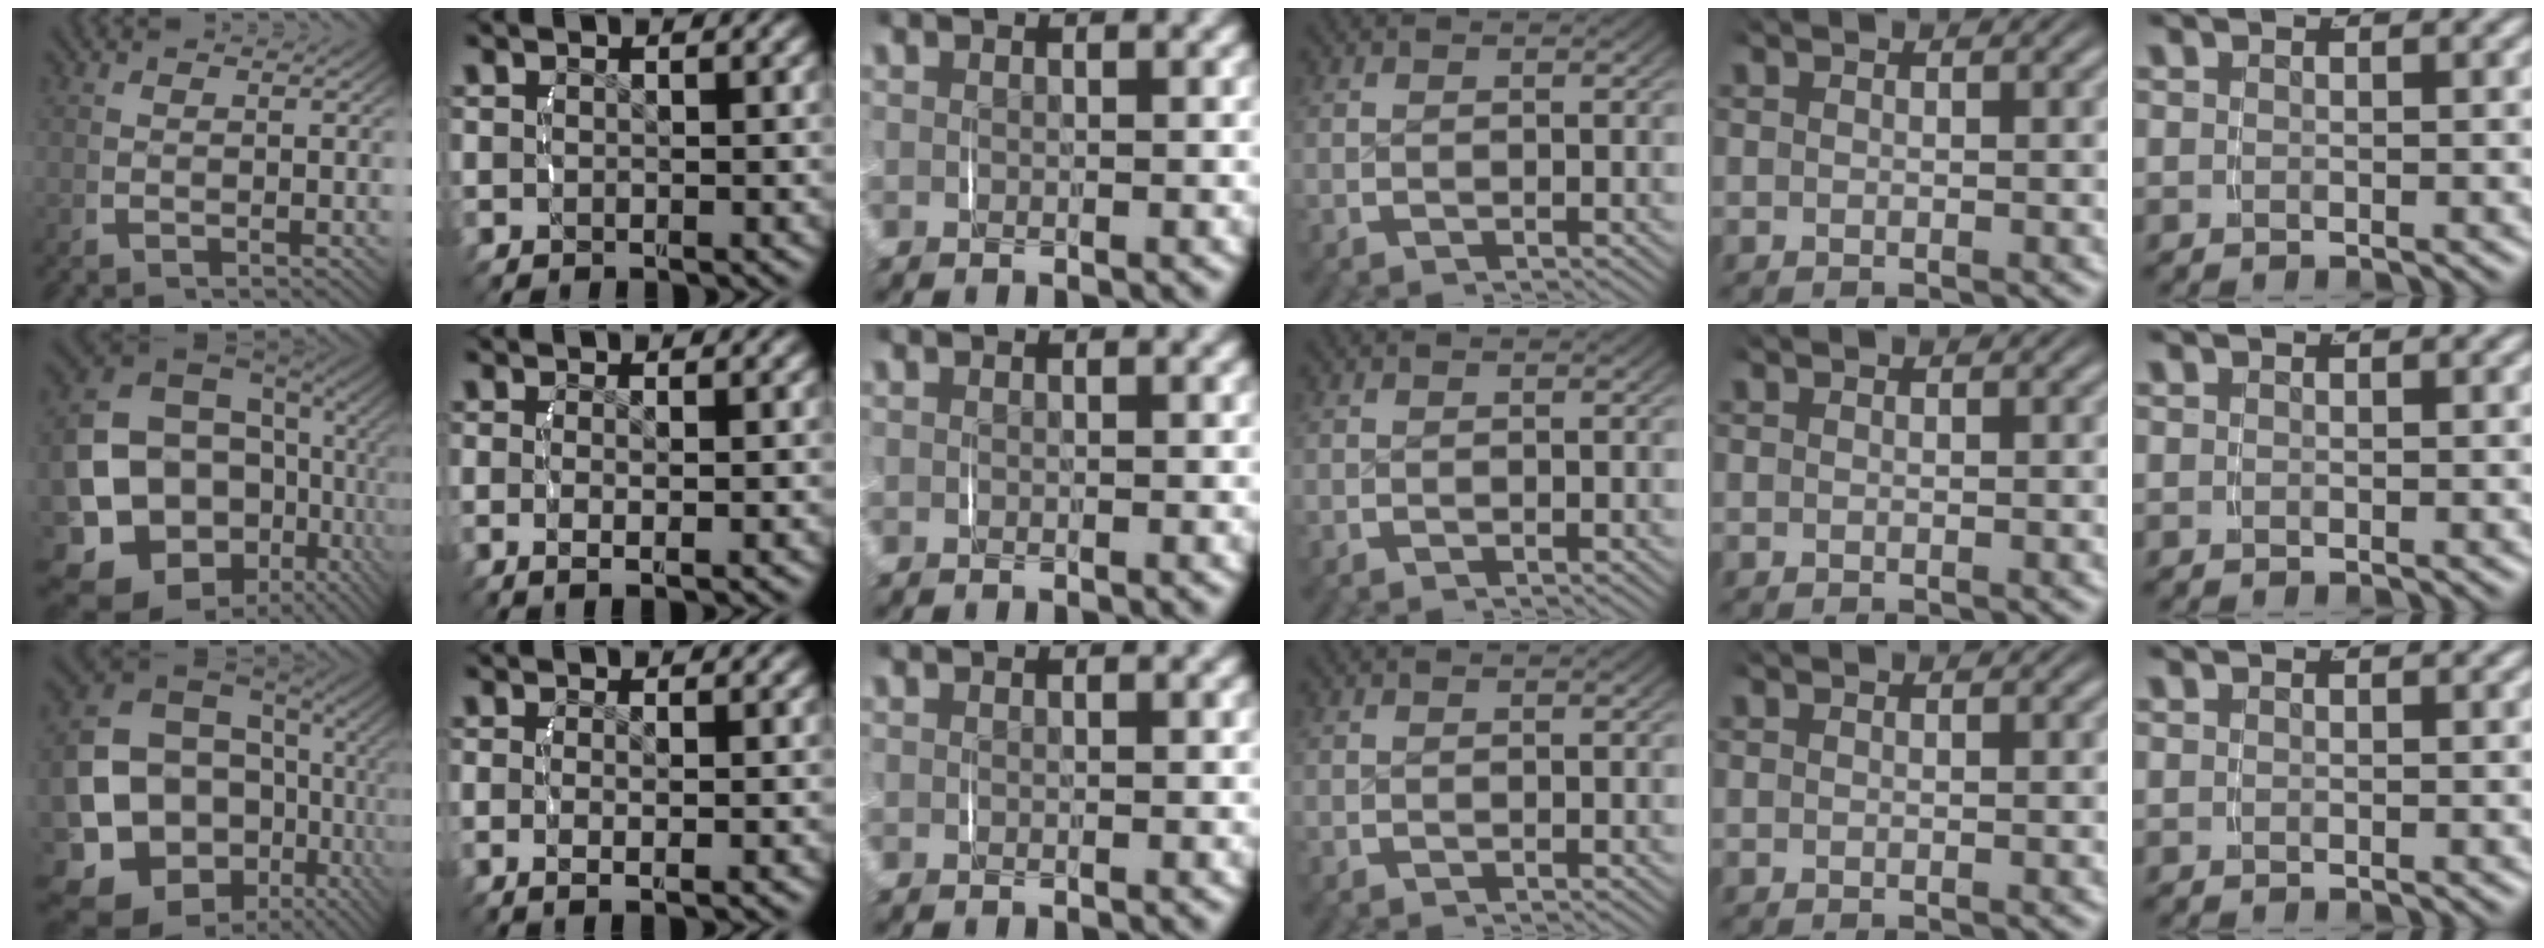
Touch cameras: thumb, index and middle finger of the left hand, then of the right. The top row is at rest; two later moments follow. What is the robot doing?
{"motion": "lift_and_place", "object": "napkin"}